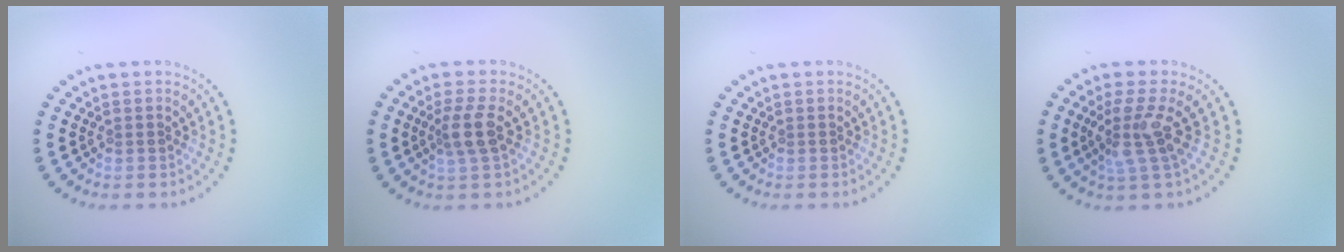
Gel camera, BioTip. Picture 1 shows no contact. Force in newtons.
{"total": 2.5, "press": 2.1, "slide": 1.4}
{"total": 0.0}
{"total": 3.3, "press": 2.5, "slide": 2.1}